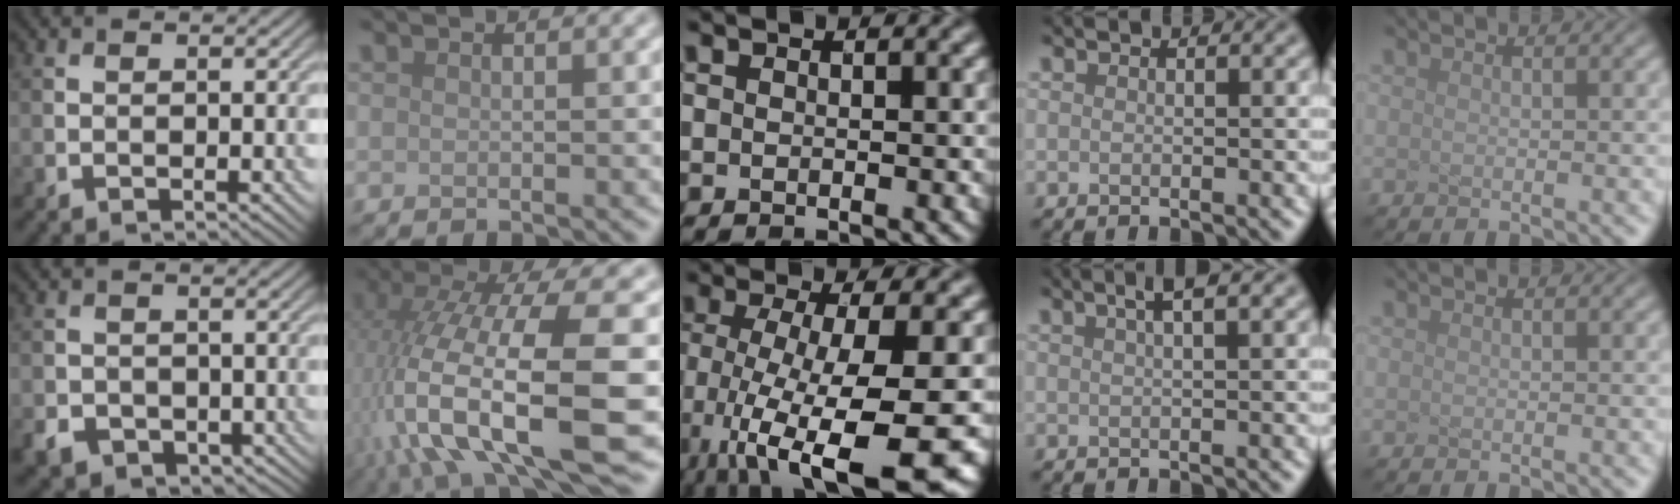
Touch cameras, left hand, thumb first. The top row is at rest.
{"thumb": {"total": 4.5, "force": [-1.9, 3.8, 1.5], "torque": [-0.038, -0.008, -0.034]}, "index": {"total": 14.5, "force": [-3.0, 4.7, 13.4], "torque": [-0.250, -0.004, -0.043]}, "middle": {"total": 12.9, "force": [-4.7, 3.5, 11.5], "torque": [-0.194, -0.034, -0.061]}, "ring": {"total": 2.3, "force": [1.1, 0.5, 1.9], "torque": [-0.024, 0.008, 0.015]}}